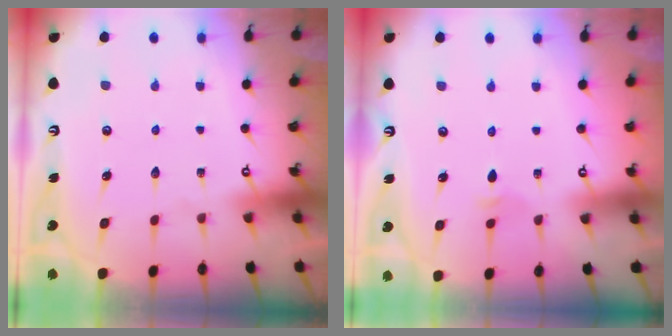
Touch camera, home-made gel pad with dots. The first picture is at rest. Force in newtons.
{"total": 2.8, "press": 2.7, "slide": 0.6}